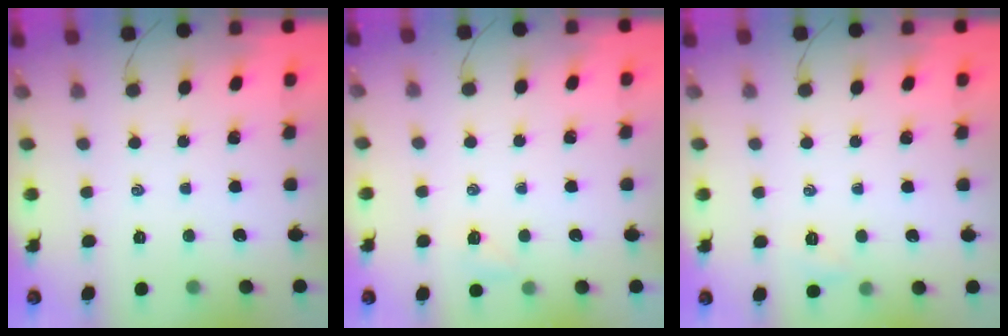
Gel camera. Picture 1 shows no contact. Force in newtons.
{"total": 3.2, "press": 3.1, "slide": 0.8}
{"total": 3.1, "press": 3.0, "slide": 0.9}